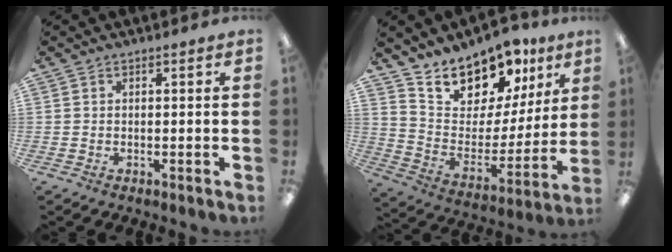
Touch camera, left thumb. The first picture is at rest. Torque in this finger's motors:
{"motor_torque": [0.33, 0.50, 1.38, -1.38, 0.10]}